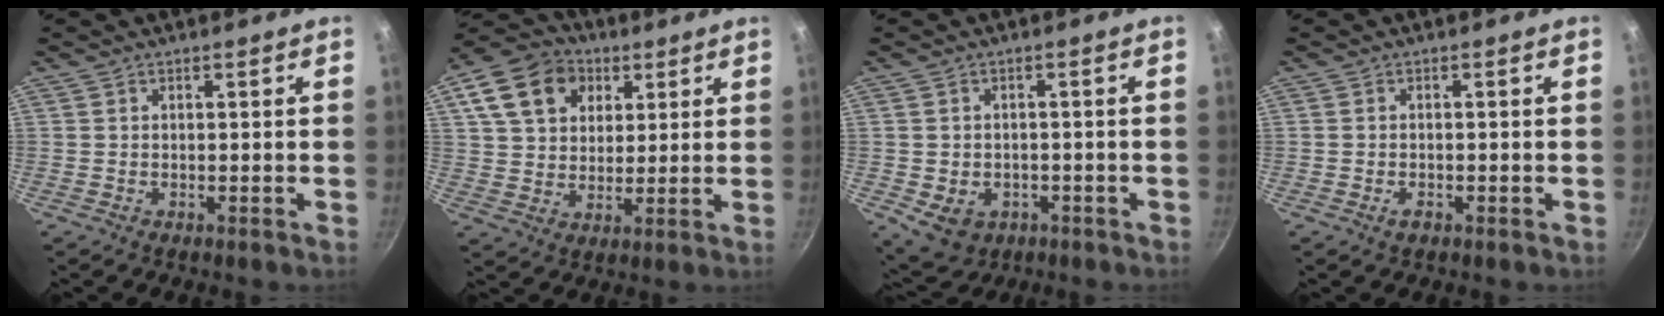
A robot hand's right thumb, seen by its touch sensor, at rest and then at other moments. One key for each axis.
{"total": 15.8, "fx": 6.5, "fy": 11.9, "fz": 8.3, "tx": -0.135, "ty": 0.008, "tz": 0.103}
{"total": 7.0, "fx": -2.1, "fy": 5.4, "fz": 3.9, "tx": -0.043, "ty": 0.006, "tz": -0.014}
{"total": 1.5, "fx": -0.8, "fy": 0.8, "fz": 1.0, "tx": -0.018, "ty": 0.001, "tz": -0.015}